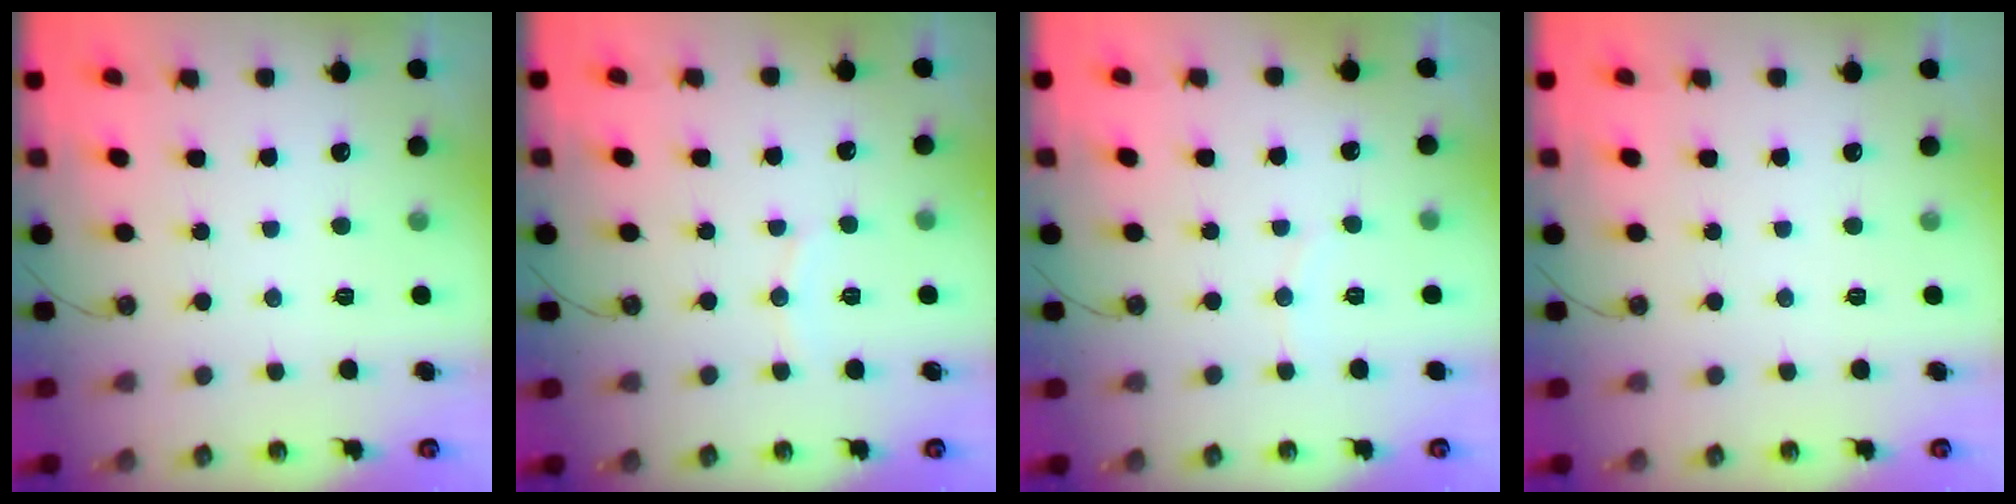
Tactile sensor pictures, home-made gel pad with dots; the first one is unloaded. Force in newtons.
{"total": 5.9, "press": 5.9, "slide": 0.6}
{"total": 2.6, "press": 2.6, "slide": 0.3}
{"total": 0.0}